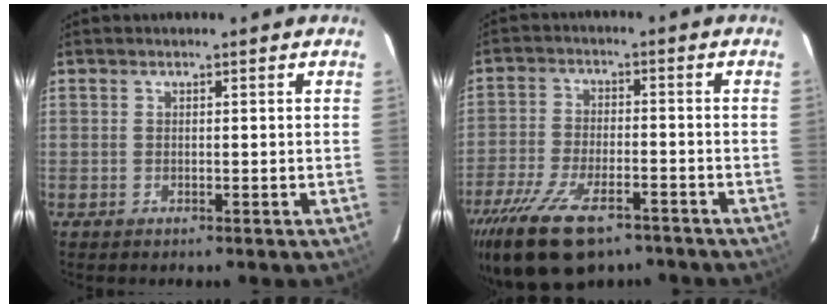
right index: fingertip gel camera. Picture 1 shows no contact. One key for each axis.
{"total": 16.5, "fx": -11.4, "fy": 6.8, "fz": 9.8, "tx": -0.216, "ty": -0.037, "tz": -0.197}